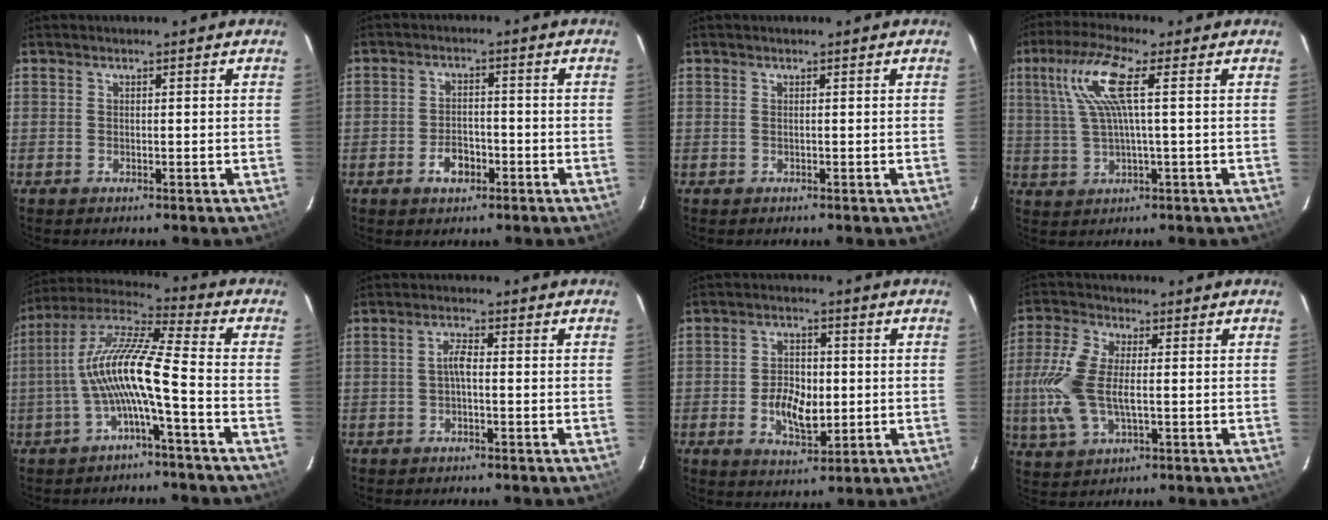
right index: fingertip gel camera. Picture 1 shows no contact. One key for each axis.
{"total": 4.5, "fx": -2.3, "fy": 3.0, "fz": 2.4, "tx": -0.046, "ty": 0.012, "tz": -0.032}
{"total": 0.0}
{"total": 9.0, "fx": 2.4, "fy": 0.9, "fz": 8.6, "tx": -0.171, "ty": 0.012, "tz": 0.054}
{"total": 12.1, "fx": -3.3, "fy": 0.8, "fz": 11.7, "tx": -0.235, "ty": 0.016, "tz": -0.066}
{"total": 2.2, "fx": -0.6, "fy": 0.5, "fz": 2.0, "tx": -0.041, "ty": 0.009, "tz": -0.011}
{"total": 8.1, "fx": -1.3, "fy": 4.8, "fz": 6.3, "tx": -0.120, "ty": 0.006, "tz": -0.015}
{"total": 11.1, "fx": -0.9, "fy": 5.3, "fz": 9.7, "tx": -0.221, "ty": 0.004, "tz": -0.017}